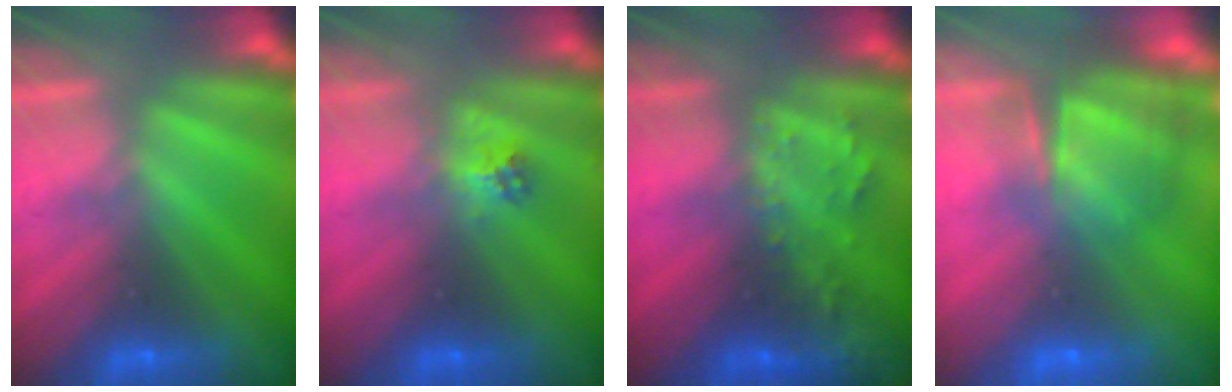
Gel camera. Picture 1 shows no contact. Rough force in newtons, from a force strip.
{"total": 2.1}
{"total": 2.7}
{"total": 7.5}